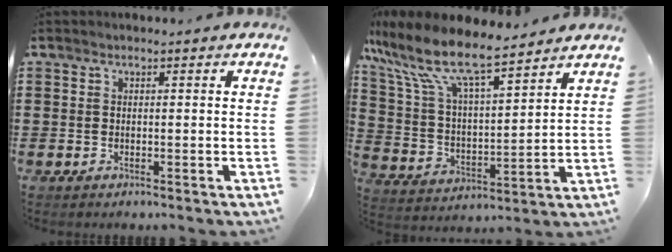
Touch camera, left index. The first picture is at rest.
{"total": 10.7, "force": [8.6, 2.3, 6.0], "torque": [-0.156, -0.049, 0.146]}